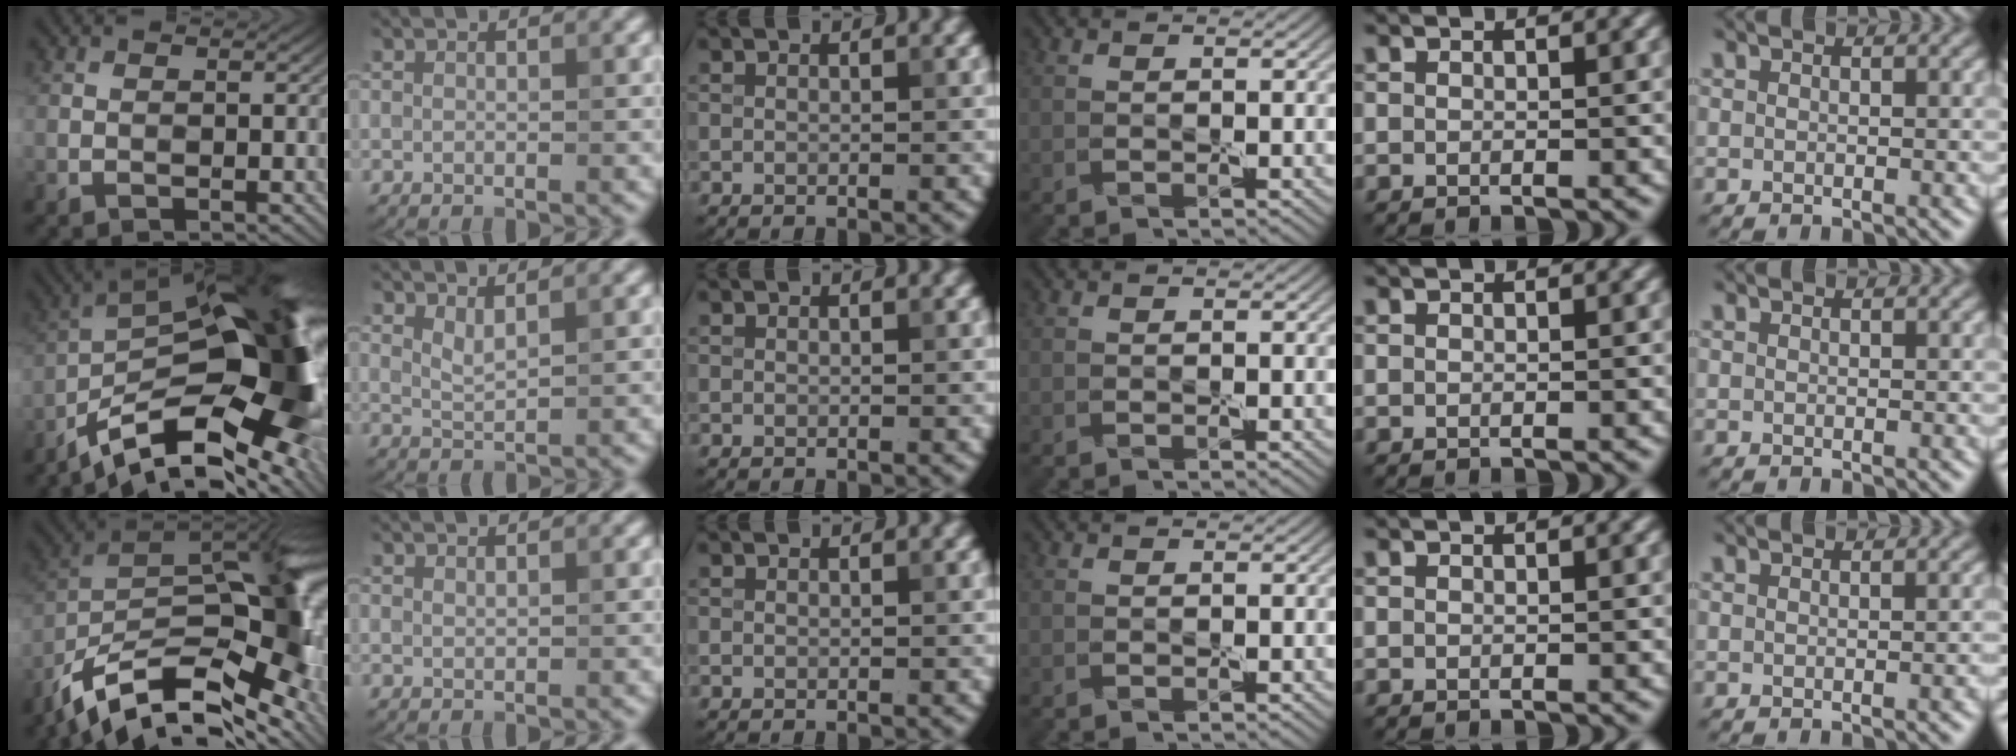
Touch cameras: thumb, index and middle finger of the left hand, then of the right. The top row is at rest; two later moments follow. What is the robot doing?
{"motion": "wrap", "object": "adhesive wrap"}